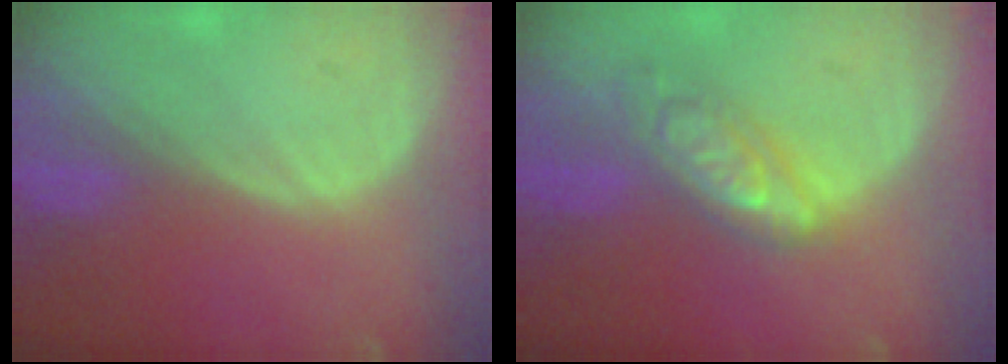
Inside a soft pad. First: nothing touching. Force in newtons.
{"total": 6.4, "press": 6.4, "slide": 0.5}